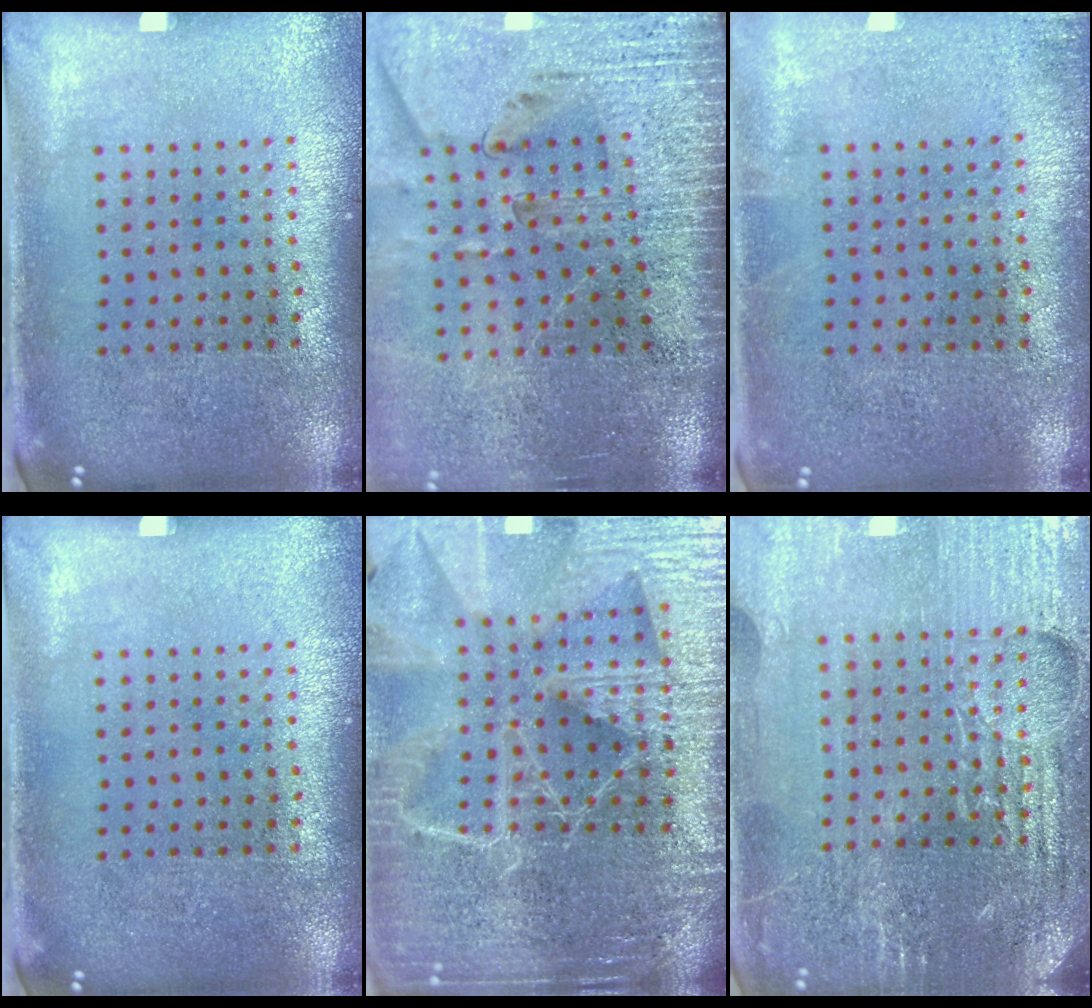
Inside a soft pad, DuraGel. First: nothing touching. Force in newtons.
{"total": 3.7, "press": 3.2, "slide": 1.9}
{"total": 0.8, "press": 0.8, "slide": 0.1}
{"total": 0.0}
{"total": 5.7, "press": 5.0, "slide": 2.6}
{"total": 5.1, "press": 4.7, "slide": 2.0}